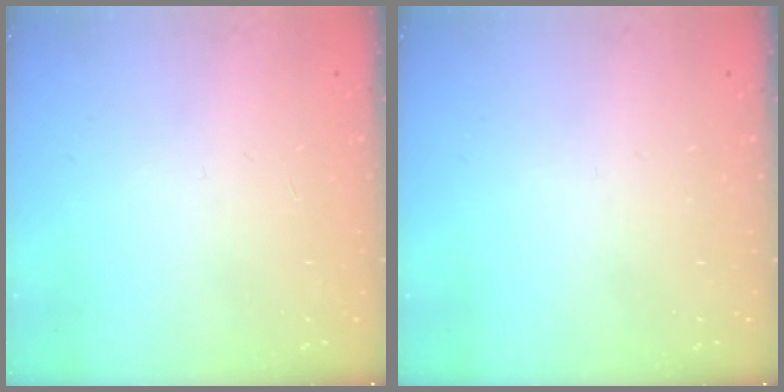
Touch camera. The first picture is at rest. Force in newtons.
{"total": 0.0}